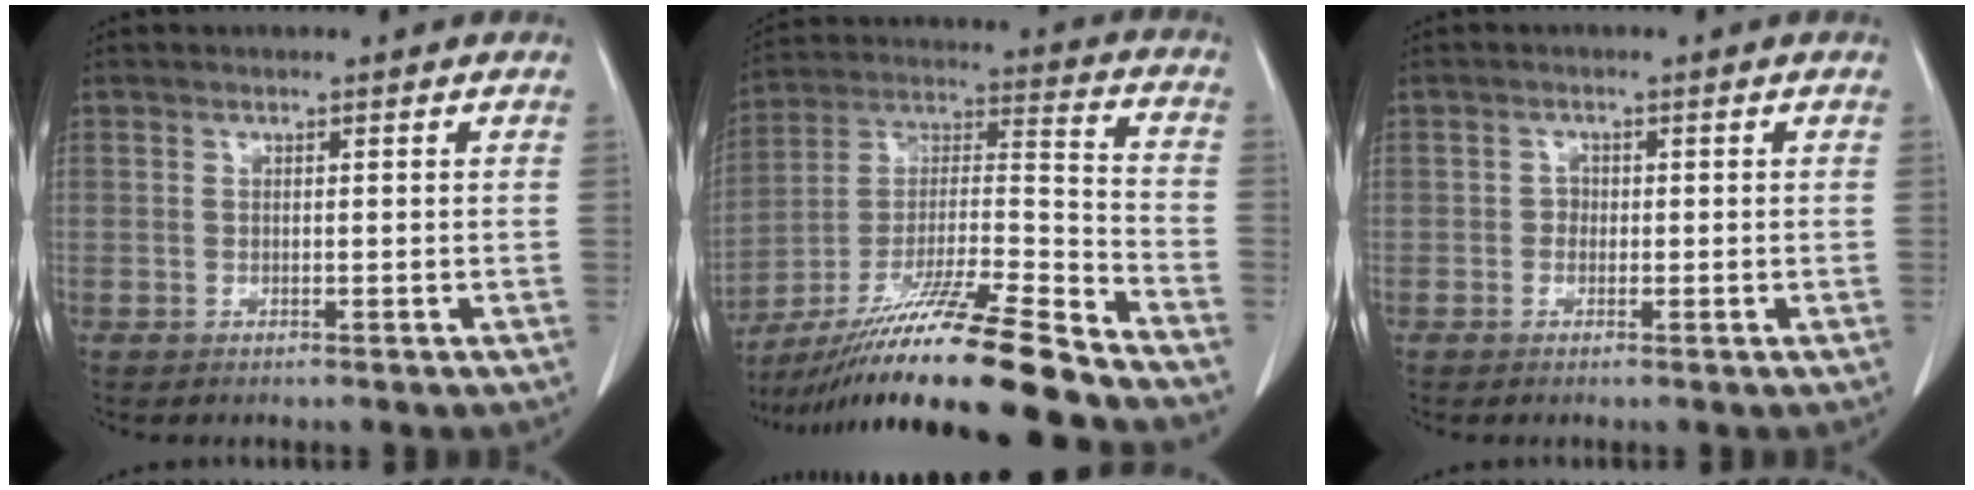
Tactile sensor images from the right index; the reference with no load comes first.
{"total": 22.7, "force": [-18.1, -0.5, 13.6], "torque": [-0.239, -0.020, -0.324]}
{"total": 1.0, "force": [-0.2, 0.9, 0.4], "torque": [-0.001, 0.005, -0.006]}